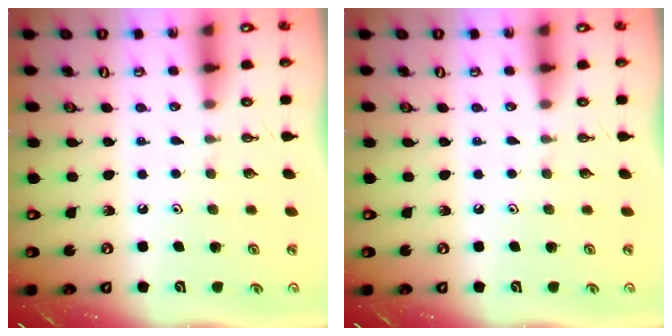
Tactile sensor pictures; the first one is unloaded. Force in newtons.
{"total": 0.0}